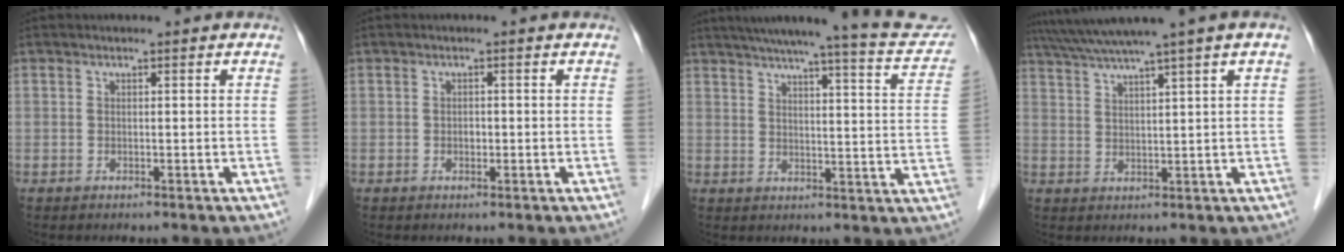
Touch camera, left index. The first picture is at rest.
{"total": 0.8, "force": [-0.2, 0.6, 0.6], "torque": [-0.009, 0.002, -0.004]}
{"total": 20.2, "force": [18.1, 1.2, 8.9], "torque": [-0.120, -0.024, 0.214]}
{"total": 8.7, "force": [6.7, -2.0, 5.2], "torque": [-0.088, 0.026, 0.104]}